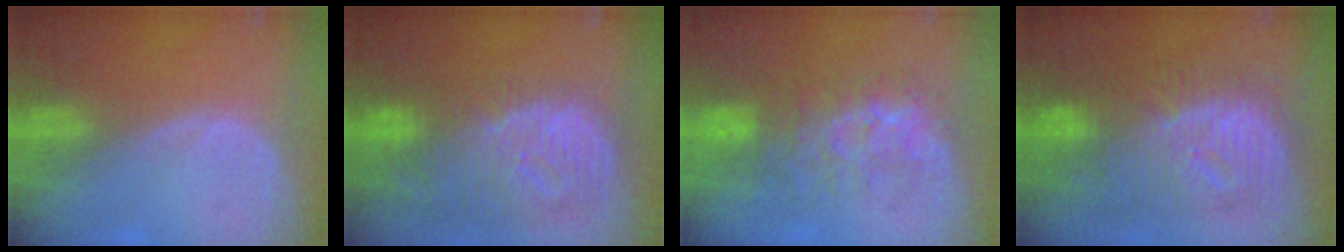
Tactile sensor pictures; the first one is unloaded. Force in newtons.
{"total": 12.5, "press": 10.8, "slide": 6.4}
{"total": 7.9, "press": 7.8, "slide": 1.5}
{"total": 12.6, "press": 12.5, "slide": 1.2}